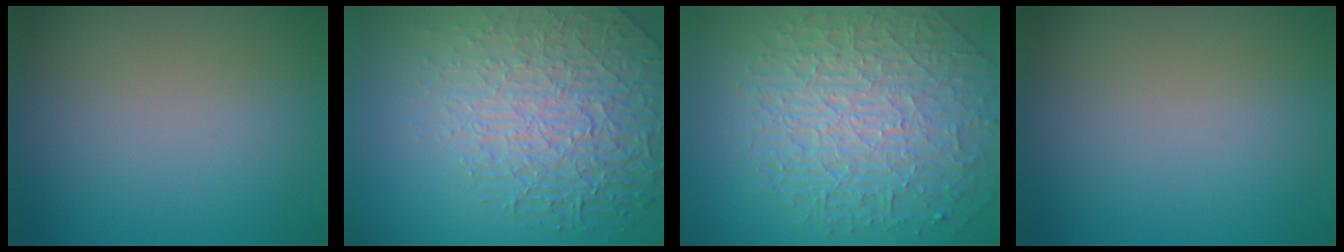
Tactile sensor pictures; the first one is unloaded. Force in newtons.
{"total": 6.2, "press": 5.1, "slide": 3.5}
{"total": 9.7, "press": 6.2, "slide": 7.5}
{"total": 0.0}